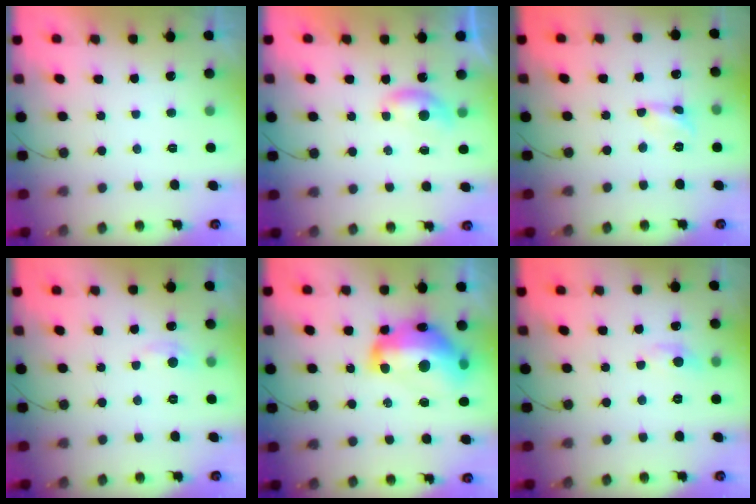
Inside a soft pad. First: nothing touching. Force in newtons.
{"total": 5.2, "press": 5.2, "slide": 0.5}
{"total": 2.0, "press": 2.0, "slide": 0.2}
{"total": 4.5, "press": 4.5, "slide": 0.6}
{"total": 19.3, "press": 19.0, "slide": 3.1}
{"total": 4.4, "press": 4.4, "slide": 0.5}